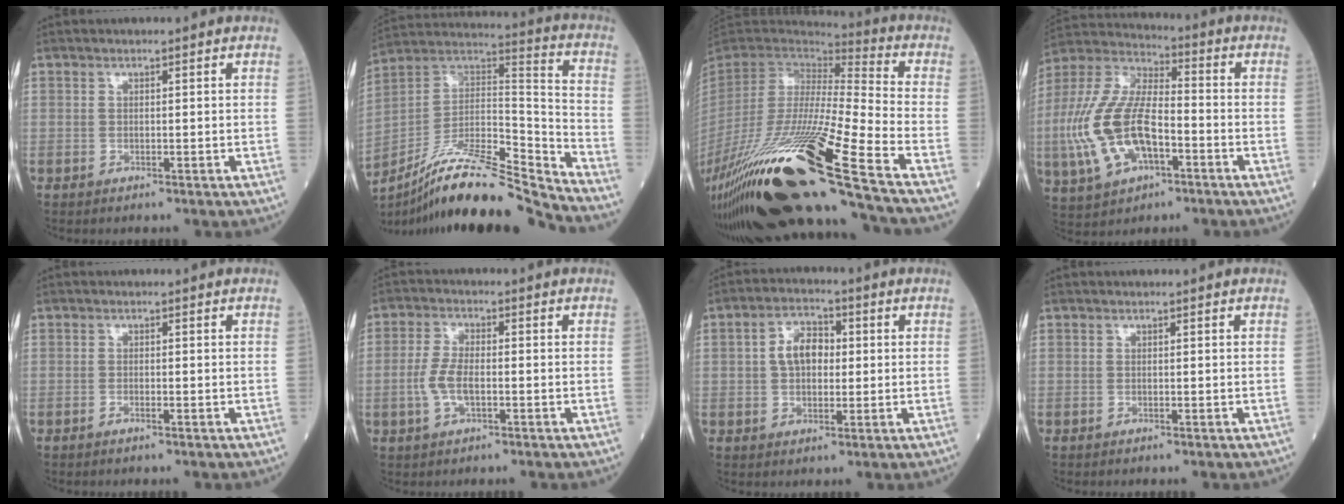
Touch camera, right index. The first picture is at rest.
{"total": 19.7, "force": [-17.2, 0.4, 9.6], "torque": [-0.182, 0.027, -0.308]}
{"total": 31.0, "force": [-19.3, 0.1, 24.3], "torque": [-0.444, -0.083, -0.356]}
{"total": 16.2, "force": [-4.3, 7.3, 13.8], "torque": [-0.316, 0.006, -0.079]}
{"total": 0.6, "force": [-0.4, 0.1, 0.5], "torque": [-0.010, 0.001, -0.008]}
{"total": 4.7, "force": [-1.2, 1.9, 4.1], "torque": [-0.096, 0.003, -0.027]}
{"total": 6.0, "force": [0.7, 3.7, 4.7], "torque": [-0.088, 0.018, 0.010]}
{"total": 0.0}